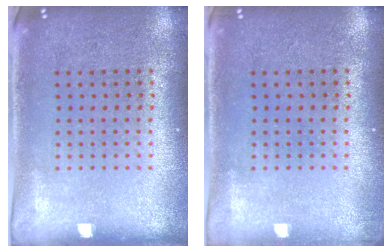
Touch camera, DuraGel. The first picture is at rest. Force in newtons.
{"total": 0.8, "press": 0.7, "slide": 0.4}